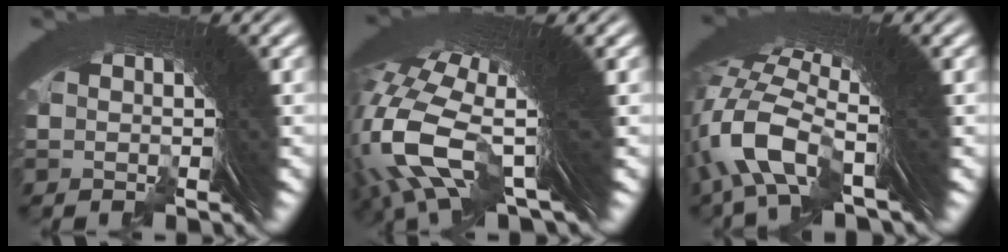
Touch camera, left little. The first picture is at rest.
{"total": 12.8, "force": [0.5, 6.6, 11.0], "torque": [-0.227, -0.021, 0.014]}
{"total": 5.7, "force": [-0.4, 2.3, 5.2], "torque": [-0.123, -0.019, 0.002]}